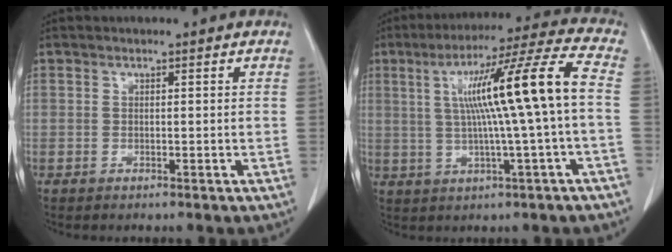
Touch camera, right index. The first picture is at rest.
{"total": 15.2, "force": [0.9, -0.8, 15.1], "torque": [-0.247, 0.024, 0.016]}